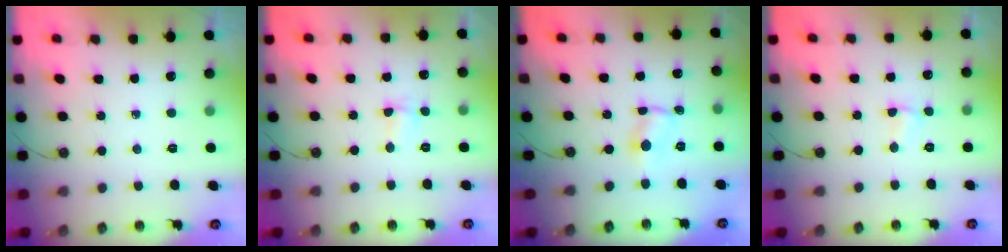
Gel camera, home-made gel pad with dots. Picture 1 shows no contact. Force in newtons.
{"total": 2.6, "press": 2.5, "slide": 0.5}
{"total": 1.3, "press": 1.3, "slide": 0.2}
{"total": 2.3, "press": 1.9, "slide": 1.4}